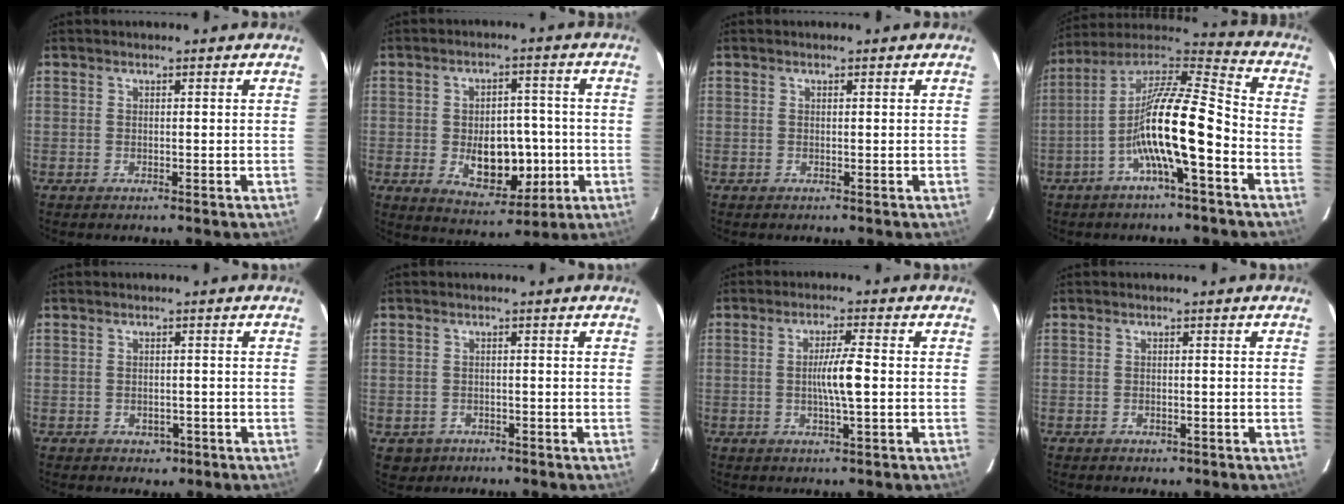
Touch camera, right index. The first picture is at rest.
{"total": 10.2, "force": [-1.9, 6.0, 8.1], "torque": [-0.120, 0.007, -0.017]}
{"total": 0.0}
{"total": 15.0, "force": [-4.6, 1.4, 14.2], "torque": [-0.259, 0.017, -0.085]}
{"total": 2.0, "force": [-1.0, 1.6, 0.7], "torque": [-0.007, 0.005, -0.007]}
{"total": 3.3, "force": [-1.4, 2.9, 0.1], "torque": [-0.002, 0.008, -0.018]}
{"total": 5.0, "force": [-0.4, -0.1, 5.0], "torque": [-0.092, -0.002, -0.009]}
{"total": 1.0, "force": [-0.6, 0.8, 0.3], "torque": [-0.006, 0.001, -0.005]}